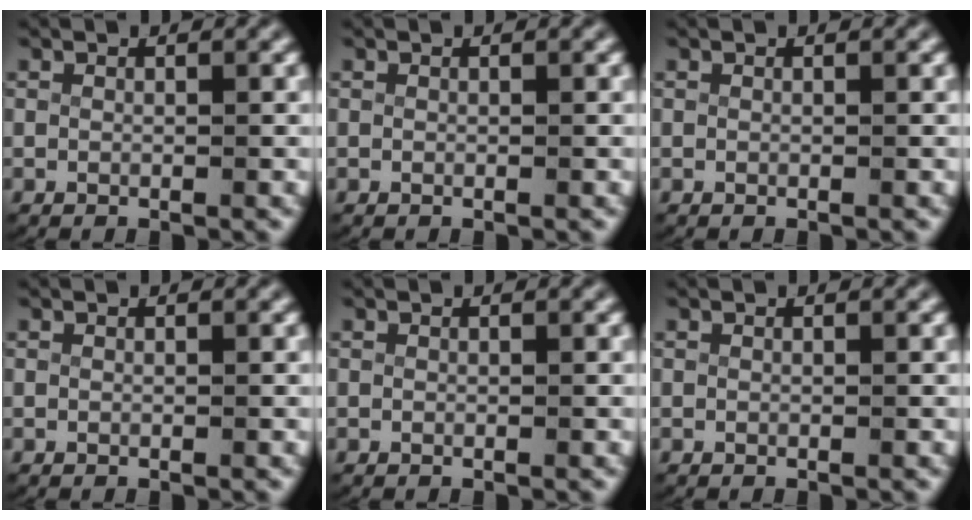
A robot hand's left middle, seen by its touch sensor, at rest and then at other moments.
{"total": 0.0}
{"total": 0.0}
{"total": 0.0}
{"total": 0.0}
{"total": 0.0}